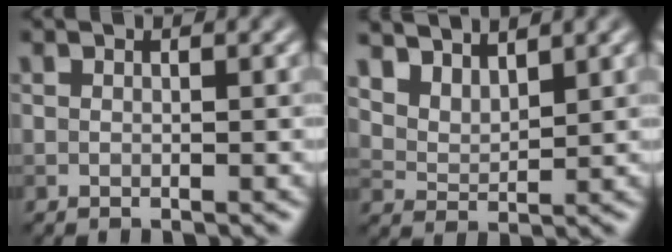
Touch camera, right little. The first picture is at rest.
{"total": 5.3, "force": [4.3, 2.2, 2.1], "torque": [-0.057, 0.005, 0.085]}